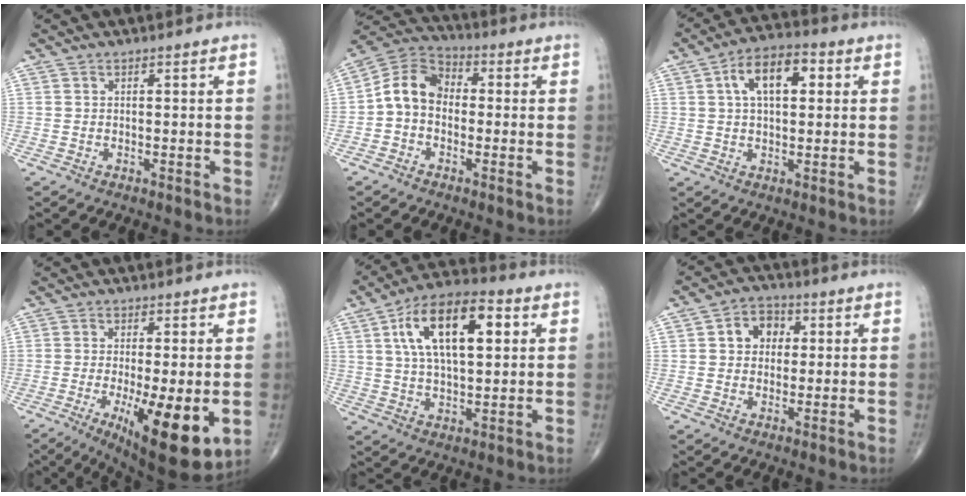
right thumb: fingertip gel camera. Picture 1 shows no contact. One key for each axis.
{"total": 8.8, "fx": -1.0, "fy": 6.7, "fz": 5.7, "tx": -0.087, "ty": 0.034, "tz": -0.038}
{"total": 10.4, "fx": 2.8, "fy": 5.5, "fz": 8.4, "tx": -0.127, "ty": 0.018, "tz": 0.039}
{"total": 14.7, "fx": -3.6, "fy": 4.0, "fz": 13.7, "tx": -0.195, "ty": -0.028, "tz": -0.043}
{"total": 17.2, "fx": 5.1, "fy": 7.9, "fz": 14.4, "tx": -0.231, "ty": 0.007, "tz": 0.082}
{"total": 6.4, "fx": 1.3, "fy": 5.2, "fz": 3.6, "tx": -0.028, "ty": 0.009, "tz": 0.014}